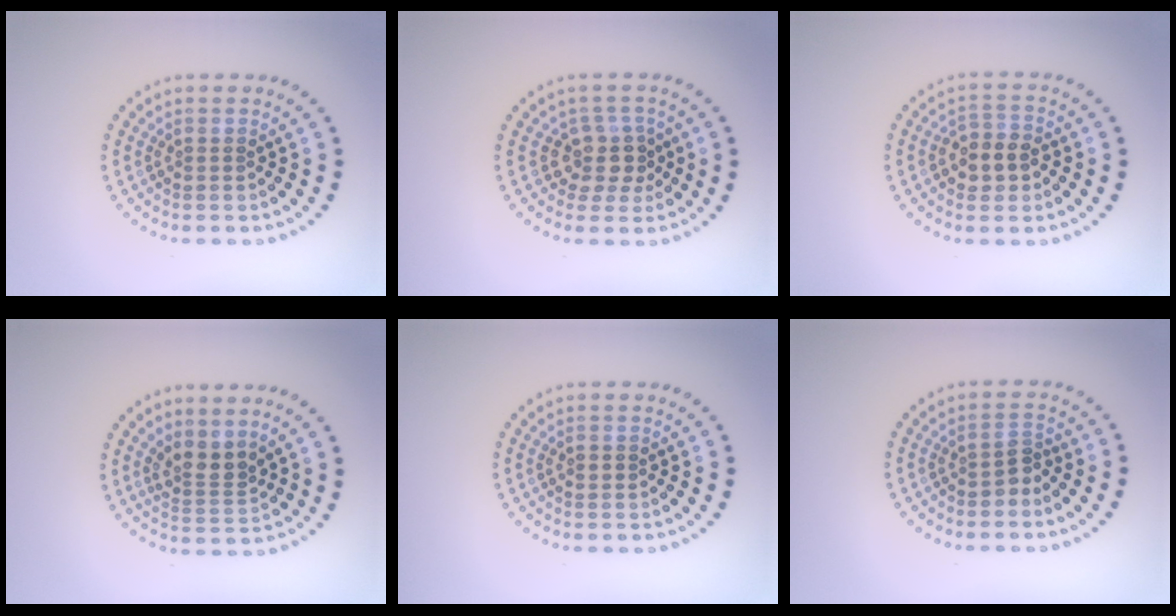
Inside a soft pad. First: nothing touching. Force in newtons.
{"total": 2.9, "press": 2.2, "slide": 1.8}
{"total": 3.0, "press": 2.9, "slide": 0.9}
{"total": 2.6, "press": 2.0, "slide": 1.6}
{"total": 0.9, "press": 0.9, "slide": 0.2}
{"total": 1.4, "press": 1.2, "slide": 0.7}